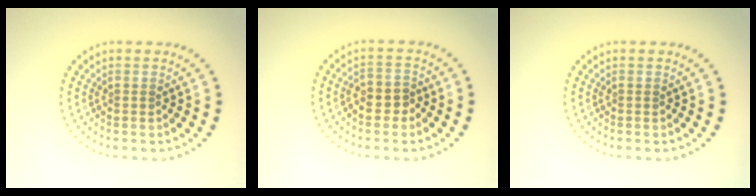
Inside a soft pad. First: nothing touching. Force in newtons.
{"total": 2.4, "press": 2.2, "slide": 0.8}
{"total": 0.0}